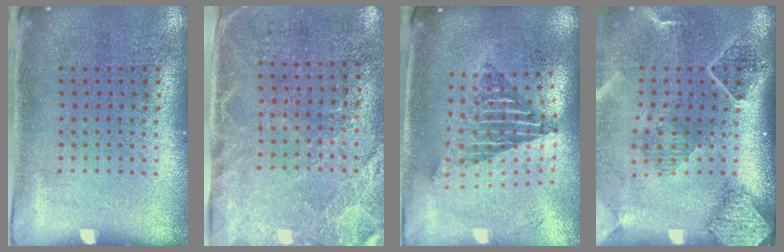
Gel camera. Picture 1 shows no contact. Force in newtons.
{"total": 2.7, "press": 2.3, "slide": 1.5}
{"total": 1.9, "press": 1.5, "slide": 1.2}
{"total": 2.7, "press": 2.0, "slide": 1.8}